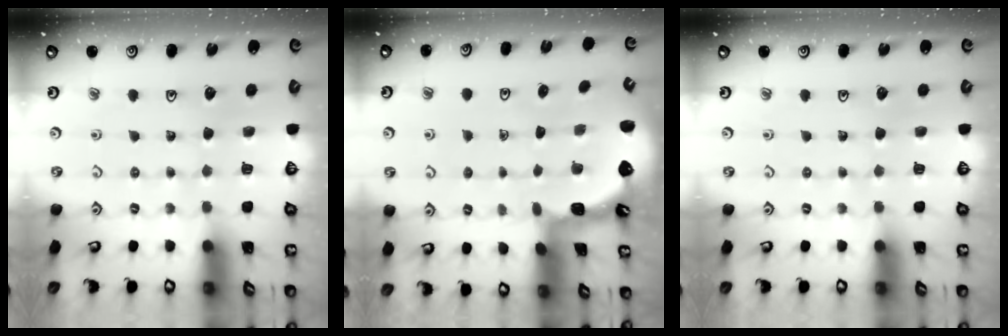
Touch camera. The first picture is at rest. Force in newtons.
{"total": 1.2, "press": 1.1, "slide": 0.1}
{"total": 0.0}